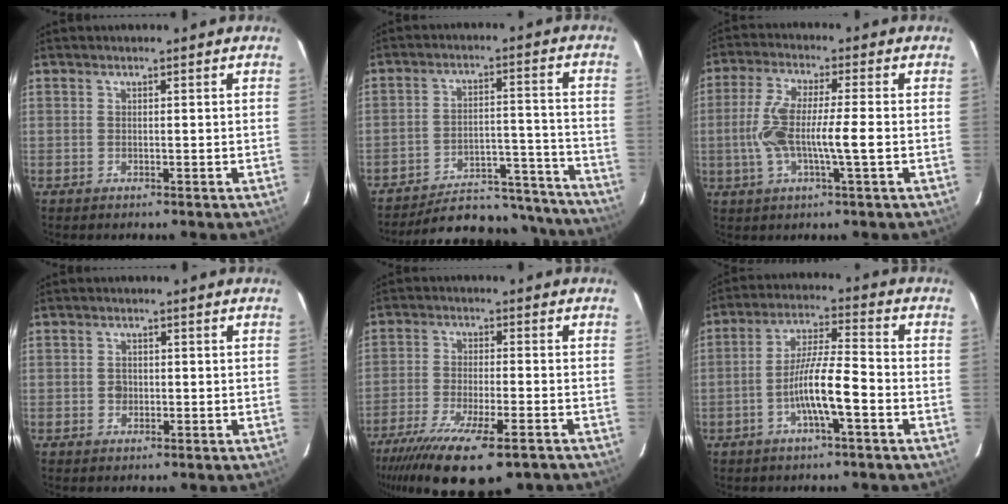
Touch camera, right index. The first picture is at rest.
{"total": 21.6, "force": [-20.6, 4.3, 4.9], "torque": [-0.048, 0.016, -0.277]}
{"total": 9.1, "force": [-1.4, 0.7, 9.0], "torque": [-0.184, 0.005, -0.031]}
{"total": 1.3, "force": [-0.3, 1.1, 0.7], "torque": [-0.012, 0.003, -0.002]}
{"total": 17.4, "force": [-12.8, 3.0, 11.4], "torque": [-0.176, -0.041, -0.202]}
{"total": 8.9, "force": [-3.2, 0.7, 8.3], "torque": [-0.157, 0.009, -0.060]}